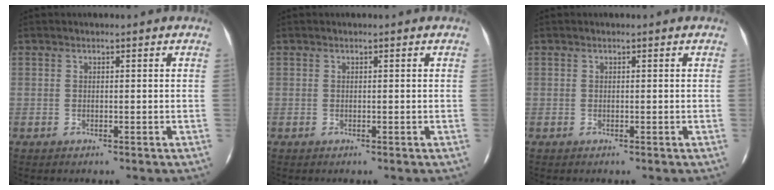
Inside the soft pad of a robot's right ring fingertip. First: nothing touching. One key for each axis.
{"total": 0.0}
{"total": 0.0}